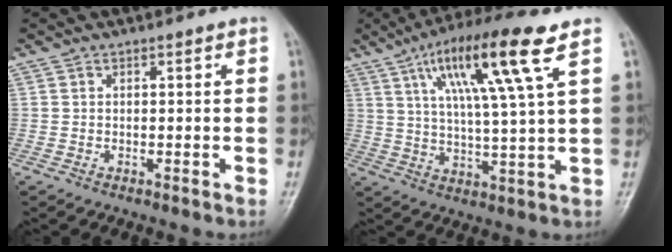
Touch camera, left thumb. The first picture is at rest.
{"total": 16.2, "force": [7.3, 1.4, 14.4], "torque": [-0.258, -0.013, 0.125]}